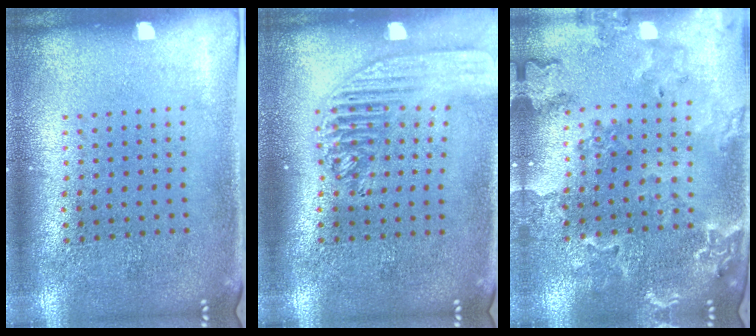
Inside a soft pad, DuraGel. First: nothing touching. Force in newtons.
{"total": 2.1, "press": 1.8, "slide": 1.1}
{"total": 1.8, "press": 1.8, "slide": 0.2}